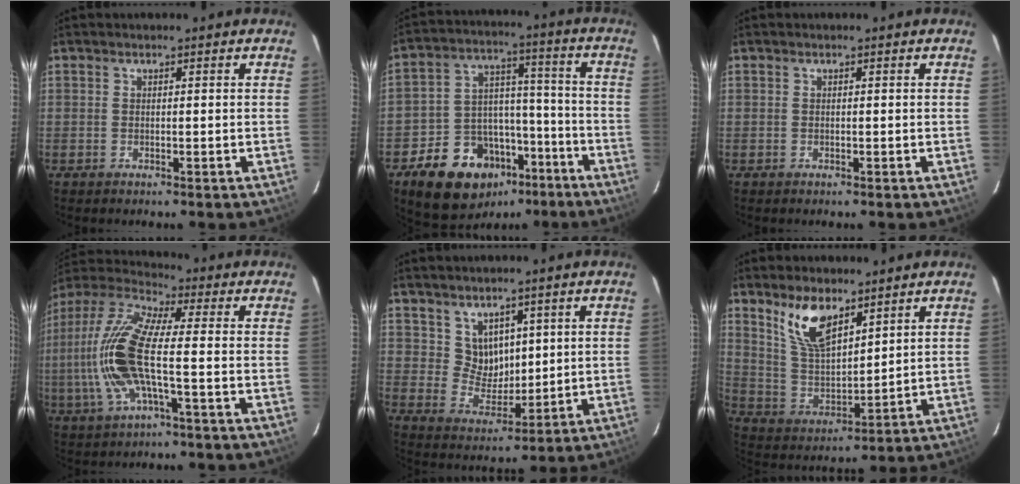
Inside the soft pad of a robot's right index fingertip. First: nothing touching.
{"total": 17.2, "force": [-10.3, 11.9, 6.9], "torque": [-0.151, 0.048, -0.140]}
{"total": 0.0}
{"total": 15.5, "force": [-2.0, 3.9, 14.9], "torque": [-0.312, 0.002, -0.043]}
{"total": 6.2, "force": [3.3, 4.9, 1.9], "torque": [-0.027, 0.003, 0.075]}
{"total": 10.6, "force": [7.0, 4.3, 6.7], "torque": [-0.129, 0.002, 0.146]}